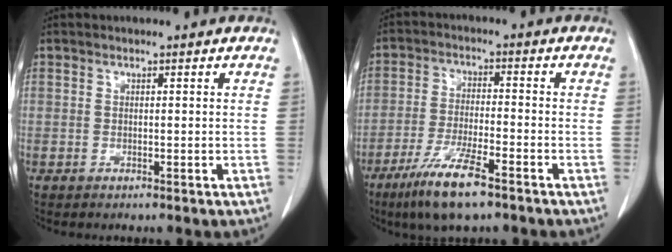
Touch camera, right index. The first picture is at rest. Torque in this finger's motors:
{"motor_torque": [0.70, -0.71, 0.42, 0.16]}